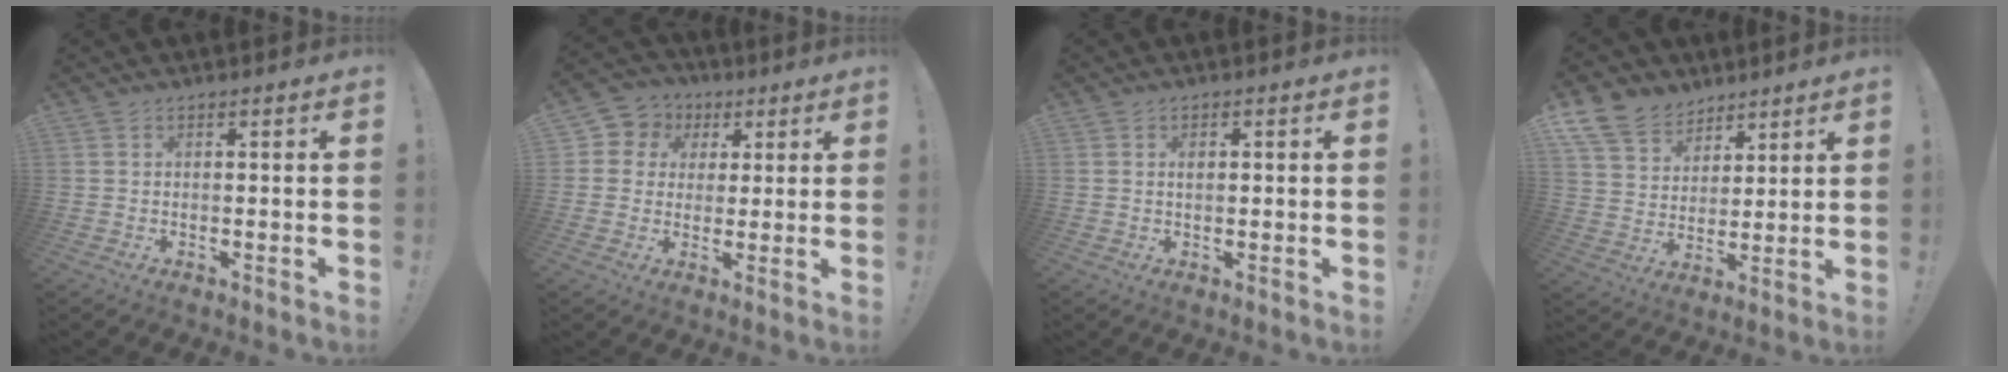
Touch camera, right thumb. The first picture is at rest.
{"total": 7.1, "force": [1.4, 6.8, 1.7], "torque": [-0.035, -0.005, 0.031]}
{"total": 1.3, "force": [0.1, 0.9, 1.0], "torque": [-0.018, 0.003, 0.000]}
{"total": 12.1, "force": [8.7, 7.8, 3.2], "torque": [-0.069, -0.061, 0.171]}